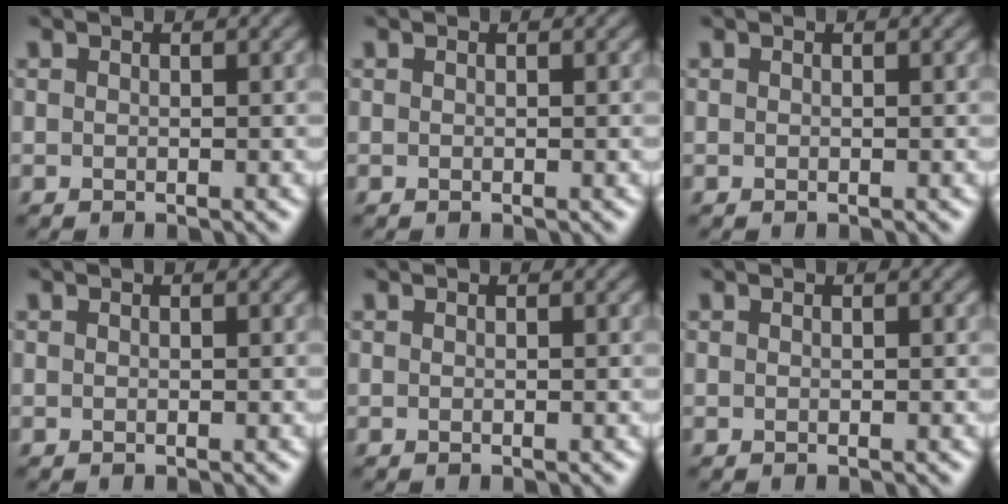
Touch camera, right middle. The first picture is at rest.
{"total": 0.0}
{"total": 0.0}
{"total": 0.0}
{"total": 0.0}
{"total": 0.0}